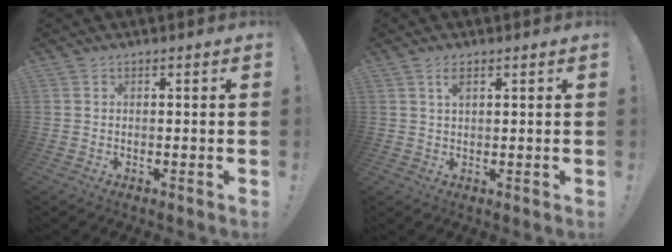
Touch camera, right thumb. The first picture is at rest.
{"total": 2.7, "force": [1.6, 0.8, 2.1], "torque": [-0.029, -0.005, 0.024]}